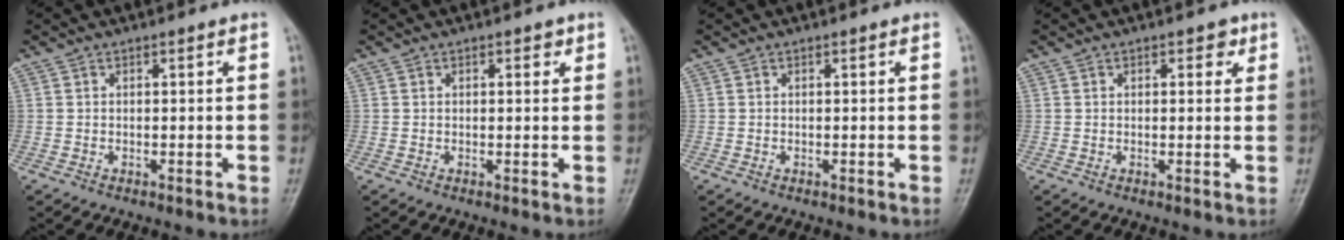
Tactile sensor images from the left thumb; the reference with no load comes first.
{"total": 1.6, "force": [0.8, 0.8, 1.1], "torque": [-0.006, -0.001, 0.008]}
{"total": 0.0}
{"total": 2.4, "force": [1.1, 1.4, 1.6], "torque": [-0.003, -0.001, 0.010]}